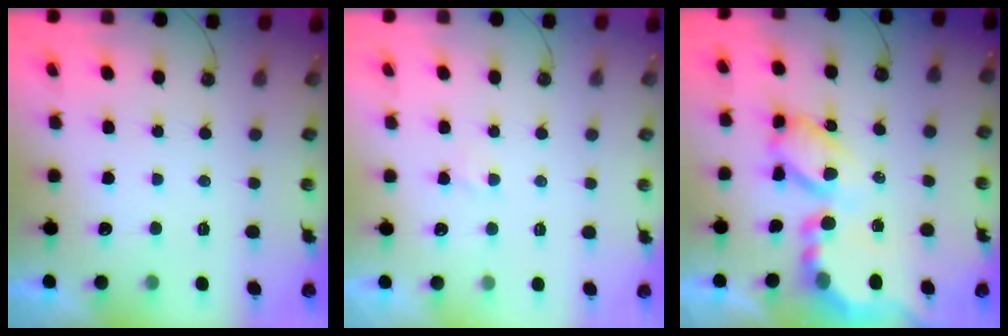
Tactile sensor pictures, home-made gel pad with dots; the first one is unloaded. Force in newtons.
{"total": 1.6, "press": 1.6, "slide": 0.2}
{"total": 14.3, "press": 14.3, "slide": 1.3}